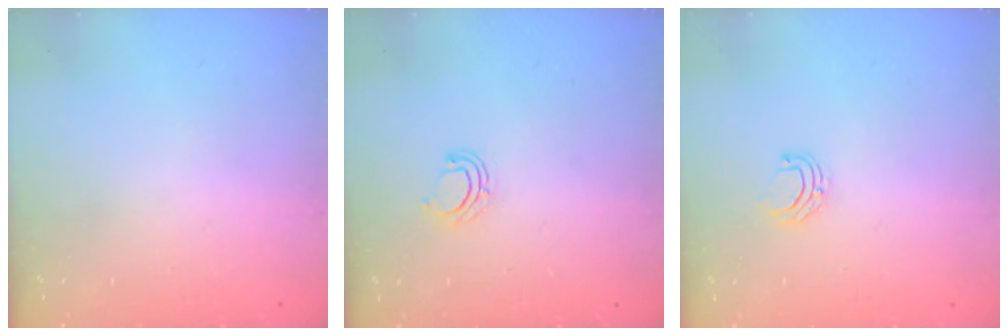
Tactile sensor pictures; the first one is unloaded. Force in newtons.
{"total": 5.0, "press": 4.9, "slide": 1.0}
{"total": 4.8, "press": 4.8, "slide": 0.3}